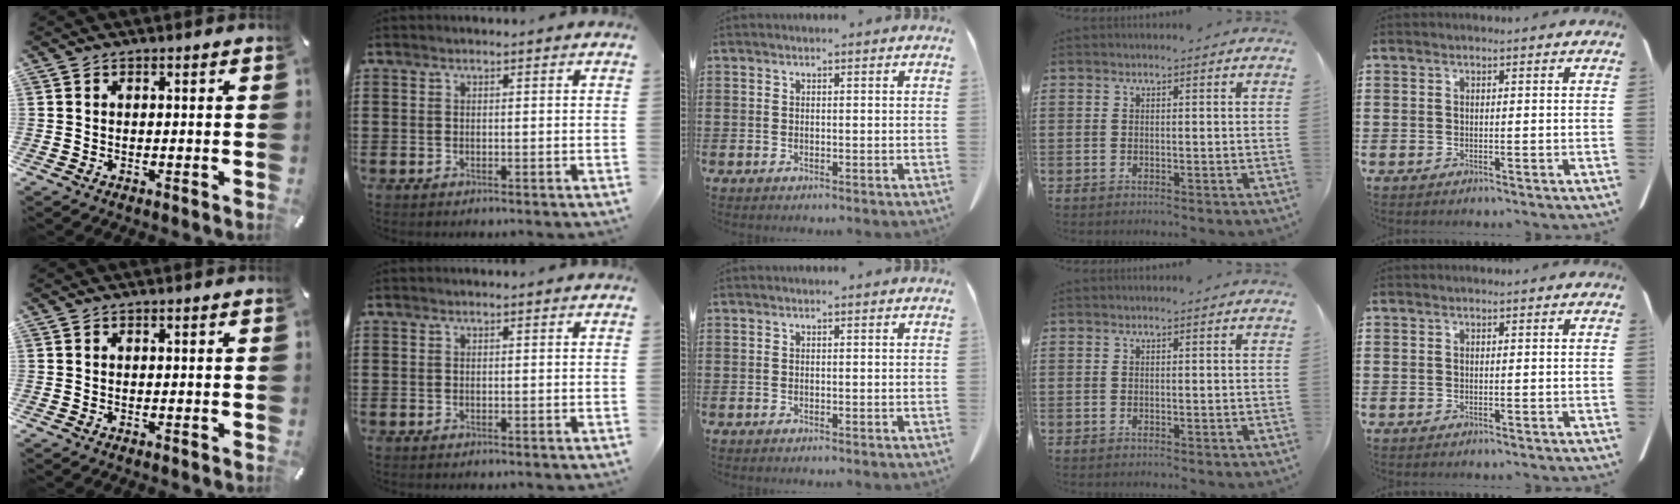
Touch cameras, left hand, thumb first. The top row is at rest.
{}